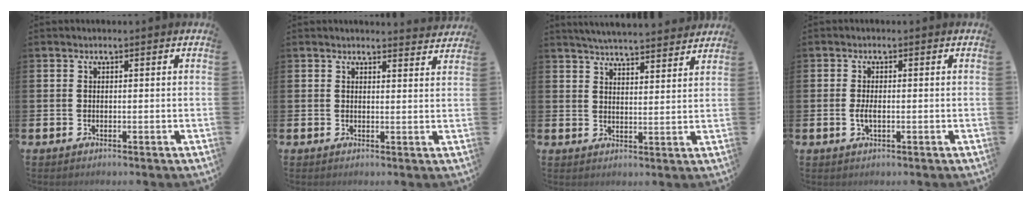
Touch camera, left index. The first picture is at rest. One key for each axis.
{"total": 2.3, "fx": 2.3, "fy": 0.2, "fz": -0.1, "tx": 0.010, "ty": -0.018, "tz": 0.038}
{"total": 5.1, "fx": 5.1, "fy": 0.1, "fz": 0.5, "tx": -0.018, "ty": -0.034, "tz": 0.090}
{"total": 2.0, "fx": -0.3, "fy": 0.8, "fz": 1.8, "tx": -0.027, "ty": -0.003, "tz": -0.007}